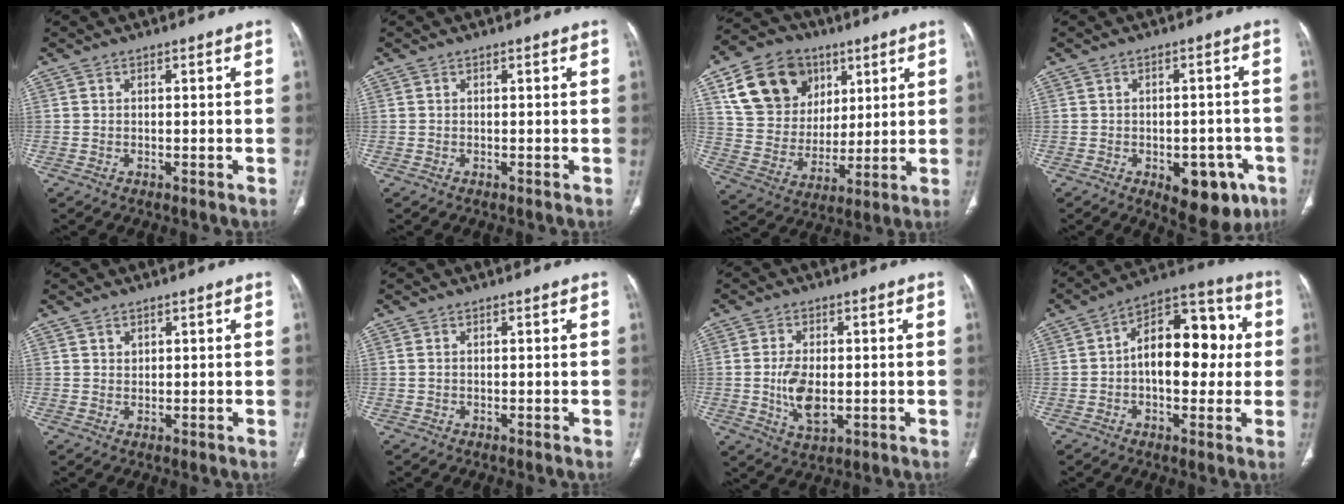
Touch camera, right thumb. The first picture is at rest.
{"total": 0.0}
{"total": 18.7, "force": [8.4, 14.3, 8.5], "torque": [-0.126, -0.013, 0.160]}
{"total": 11.1, "force": [-5.0, 6.0, 8.0], "torque": [-0.065, 0.018, -0.054]}
{"total": 1.4, "force": [0.9, 0.9, 0.3], "torque": [0.004, -0.007, 0.016]}
{"total": 0.5, "force": [0.2, 0.3, 0.4], "torque": [-0.012, 0.010, 0.006]}
{"total": 7.6, "force": [-0.7, 4.1, 6.3], "torque": [-0.119, -0.006, -0.005]}
{"total": 16.5, "force": [1.0, 9.4, 13.5], "torque": [-0.161, 0.039, 0.006]}